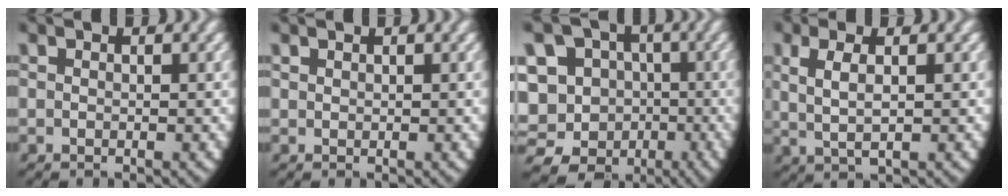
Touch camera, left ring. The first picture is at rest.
{"total": 0.6, "force": [0.5, -0.3, 0.0], "torque": [-0.001, -0.005, 0.017]}
{"total": 18.4, "force": [-3.7, 16.7, 6.9], "torque": [-0.186, -0.079, -0.063]}
{"total": 4.2, "force": [0.9, 2.1, 3.5], "torque": [-0.084, -0.002, 0.022]}